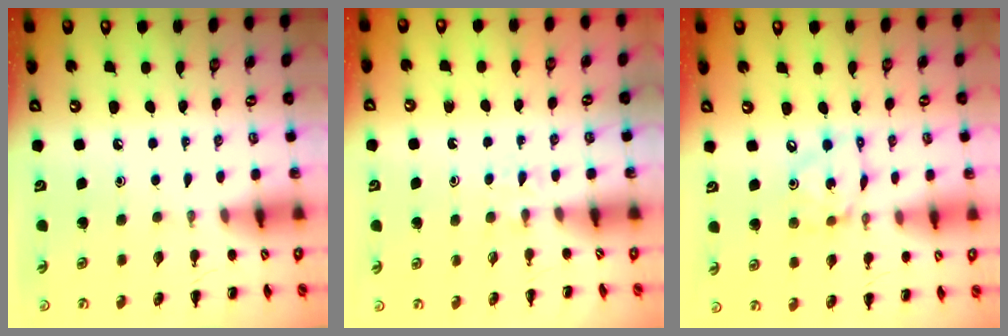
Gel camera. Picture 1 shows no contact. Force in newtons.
{"total": 2.4, "press": 2.0, "slide": 1.2}
{"total": 6.4, "press": 6.3, "slide": 1.2}